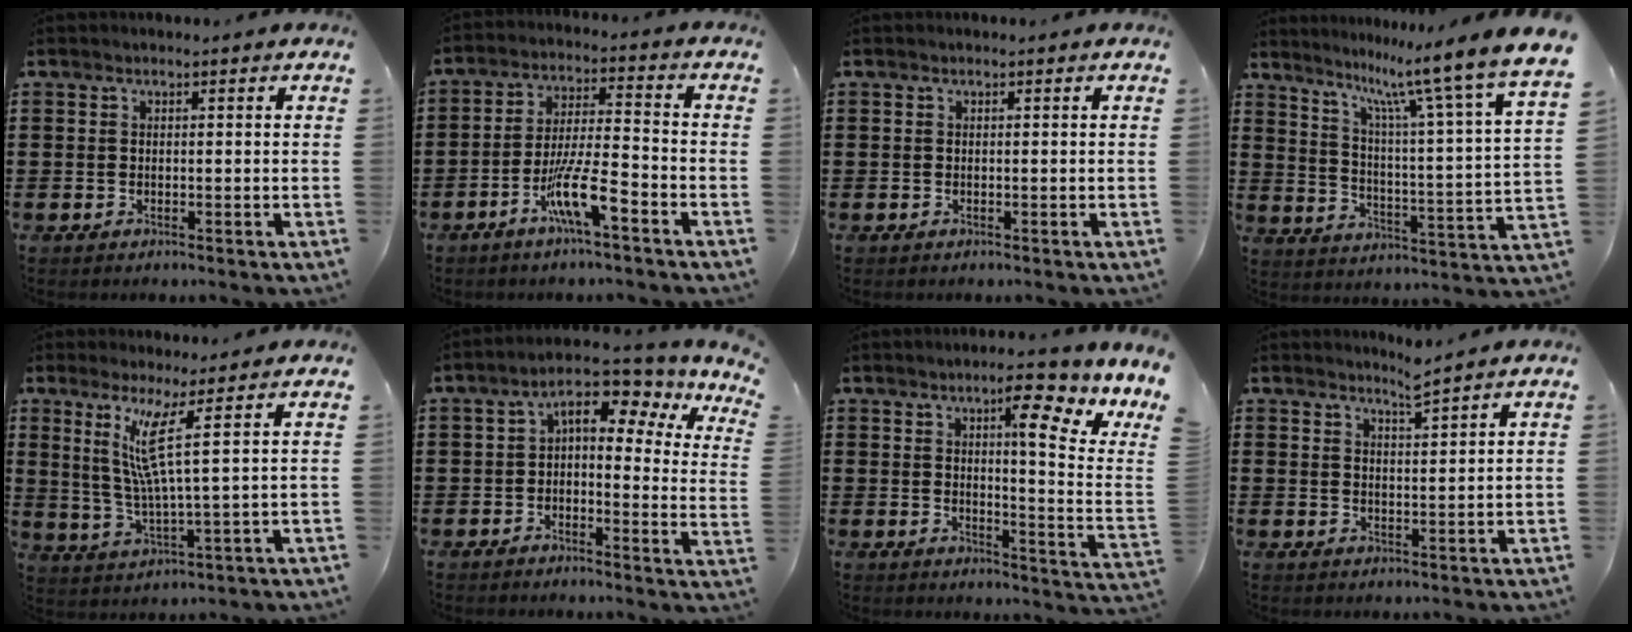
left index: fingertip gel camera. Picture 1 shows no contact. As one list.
[{"total": 9.0, "force": [-5.2, 1.2, 7.2], "torque": [-0.147, -0.001, -0.098]}, {"total": 0.0}, {"total": 9.4, "force": [7.7, -1.1, 5.2], "torque": [-0.112, -0.072, 0.111]}, {"total": 8.8, "force": [4.2, 0.1, 7.7], "torque": [-0.169, -0.012, 0.069]}, {"total": 6.6, "force": [3.3, 2.3, 5.2], "torque": [-0.086, -0.025, 0.041]}, {"total": 9.8, "force": [6.4, 1.3, 7.3], "torque": [-0.112, -0.035, 0.096]}, {"total": 3.2, "force": [2.9, -0.5, 1.2], "torque": [-0.029, -0.008, 0.053]}]